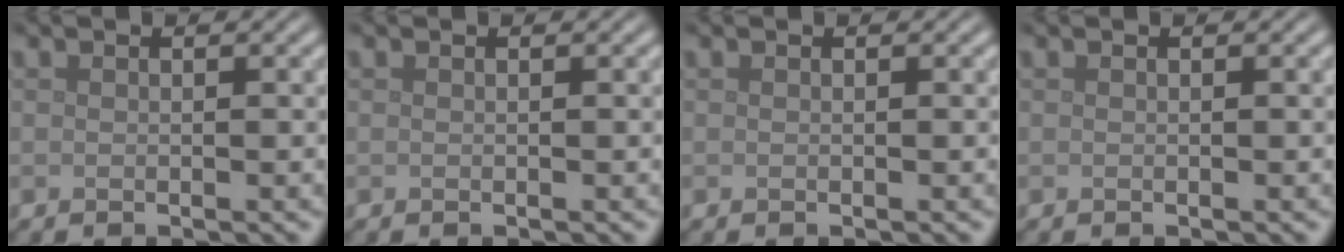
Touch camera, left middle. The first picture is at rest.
{"total": 0.0}
{"total": 0.0}
{"total": 0.0}